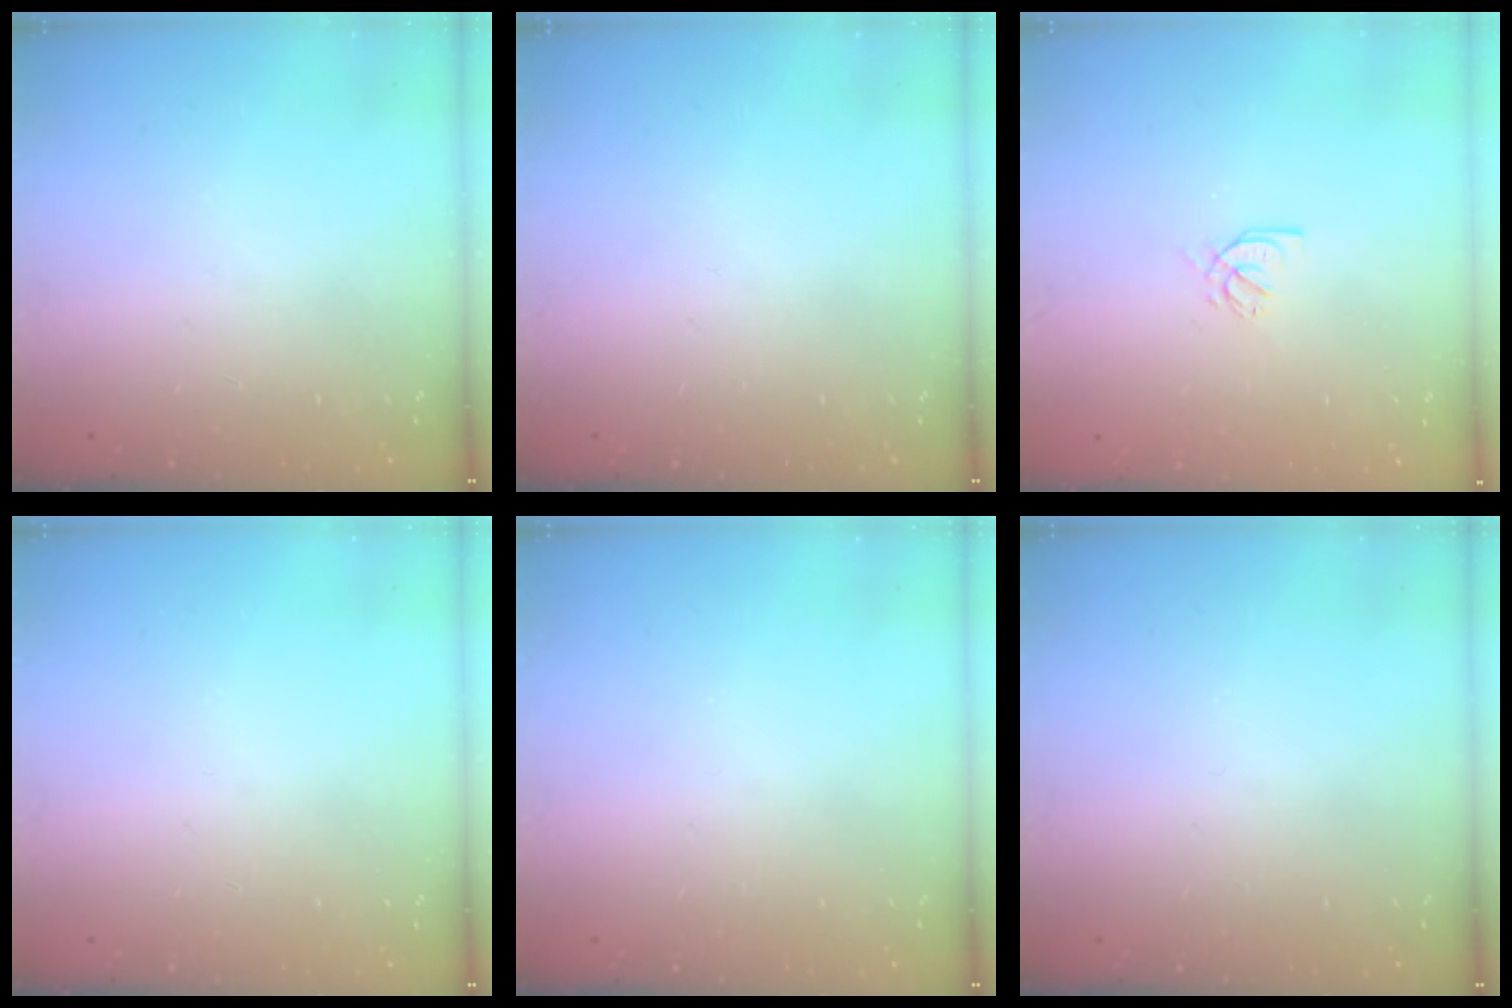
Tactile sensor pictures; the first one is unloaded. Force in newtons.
{"total": 0.0}
{"total": 3.5, "press": 3.5, "slide": 0.2}
{"total": 0.0}
{"total": 0.0}
{"total": 0.0}